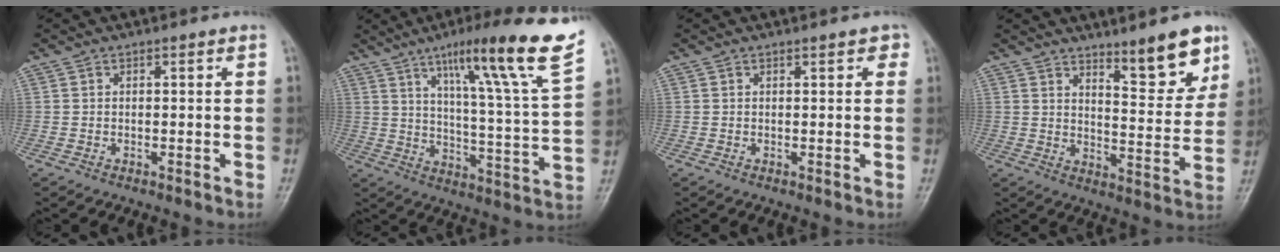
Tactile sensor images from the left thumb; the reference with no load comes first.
{"total": 20.3, "force": [12.4, 0.6, 16.1], "torque": [-0.220, -0.056, 0.180]}
{"total": 1.7, "force": [0.9, 0.8, 1.1], "torque": [-0.005, 0.000, 0.008]}
{"total": 10.5, "force": [7.3, 2.6, 7.1], "torque": [-0.075, -0.059, 0.113]}